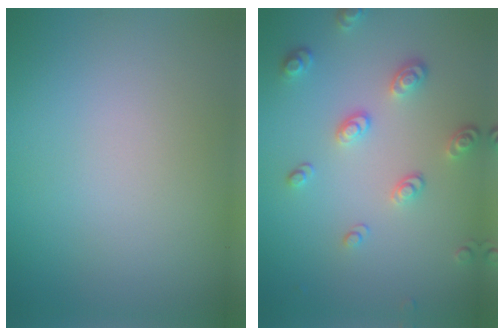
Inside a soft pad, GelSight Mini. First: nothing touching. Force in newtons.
{"total": 3.3, "press": 2.6, "slide": 1.9}